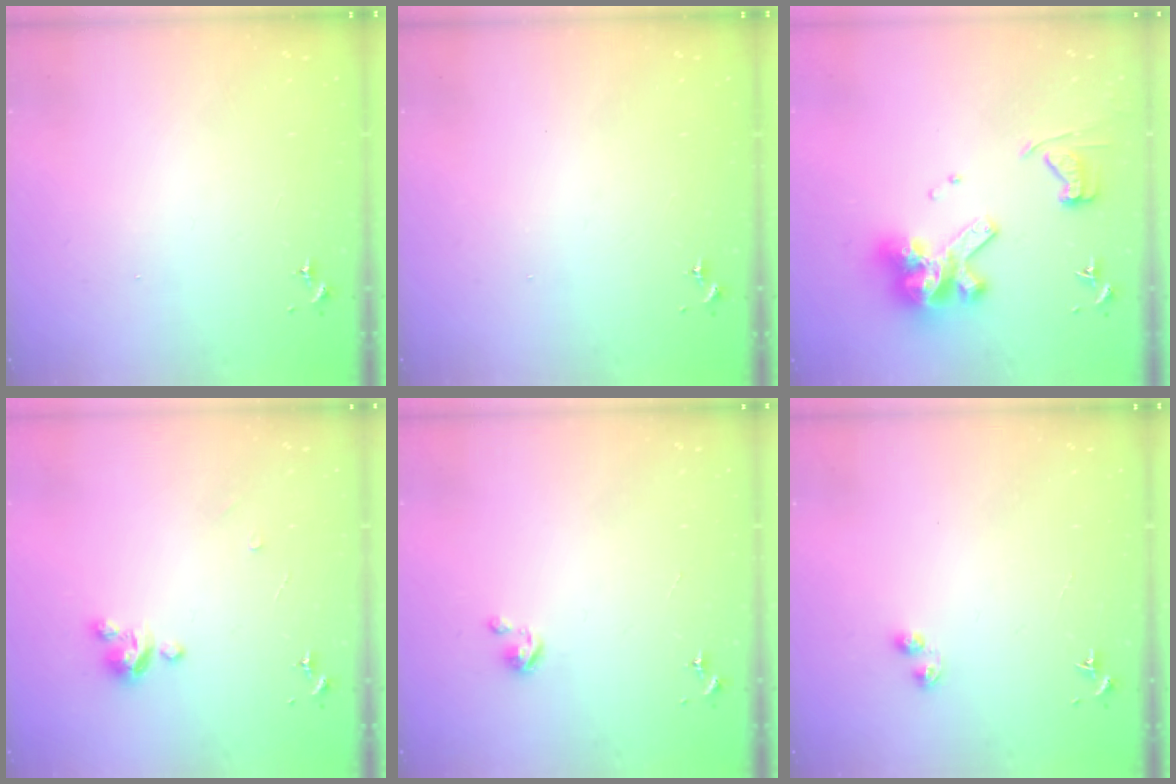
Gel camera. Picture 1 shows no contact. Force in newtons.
{"total": 0.0}
{"total": 14.9, "press": 14.8, "slide": 1.8}
{"total": 5.0, "press": 5.0, "slide": 0.3}
{"total": 3.3, "press": 3.3, "slide": 0.3}
{"total": 2.9, "press": 2.9, "slide": 0.4}